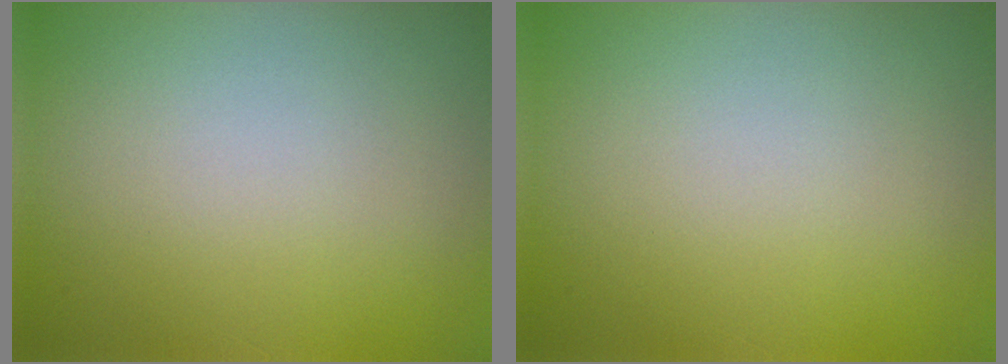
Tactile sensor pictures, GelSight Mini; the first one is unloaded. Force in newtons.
{"total": 0.0}